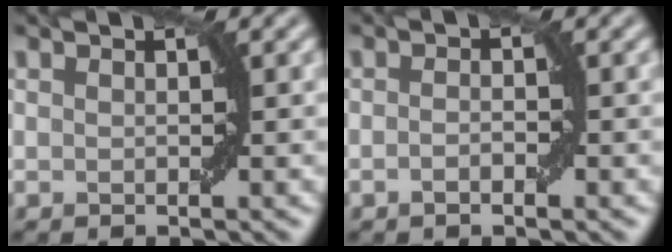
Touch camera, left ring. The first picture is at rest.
{"total": 1.1, "force": [-0.5, 0.3, 1.0], "torque": [-0.019, 0.001, -0.009]}